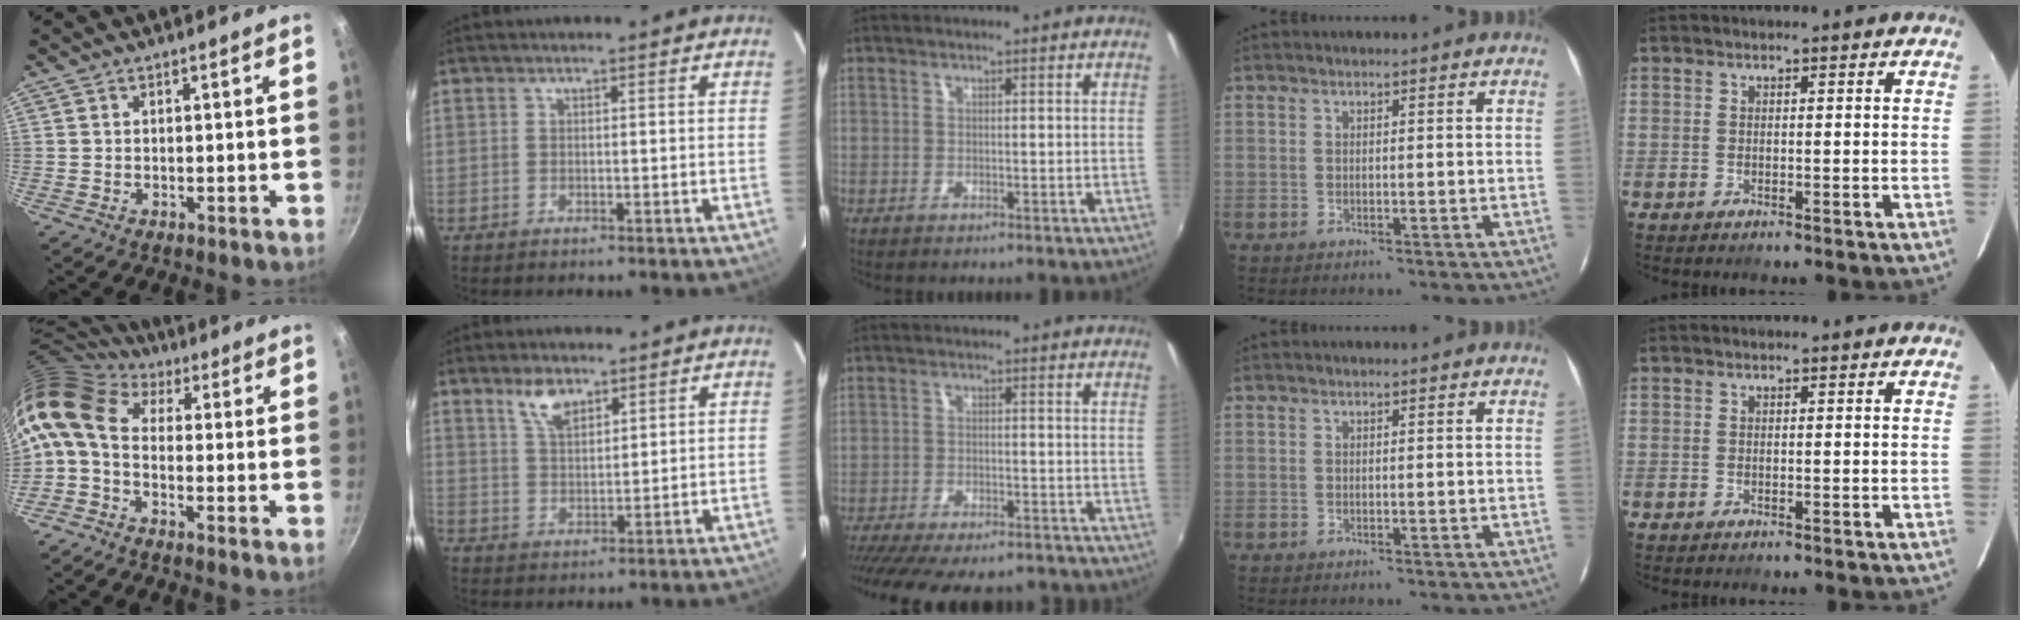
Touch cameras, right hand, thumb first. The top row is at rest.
{"thumb": {"total": 12.2, "force": [1.1, 7.8, 9.3], "torque": [-0.190, 0.026, 0.000]}, "index": {"total": 5.8, "force": [4.0, 2.7, 3.3], "torque": [-0.057, 0.002, 0.077]}, "middle": {"total": 17.0, "force": [-14.5, 4.6, 7.7], "torque": [-0.163, -0.031, -0.208]}}